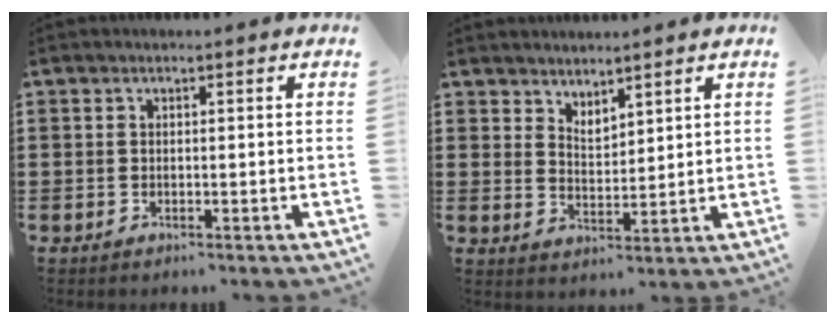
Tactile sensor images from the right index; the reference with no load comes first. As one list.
[{"total": 2.9, "force": [2.8, 0.4, -0.5], "torque": [0.000, -0.005, 0.055]}]